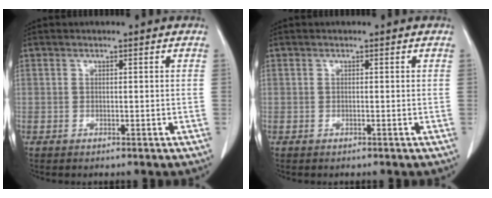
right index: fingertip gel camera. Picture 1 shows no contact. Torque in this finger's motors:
{"motor_torque": [-0.04, 0.02, 0.00, 0.00]}